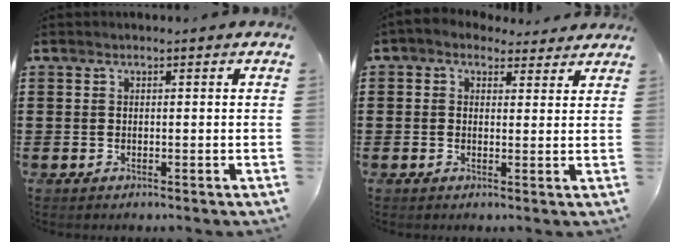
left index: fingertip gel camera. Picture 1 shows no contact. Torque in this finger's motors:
{"motor_torque": [1.53, -0.62, 0.11, -0.04]}